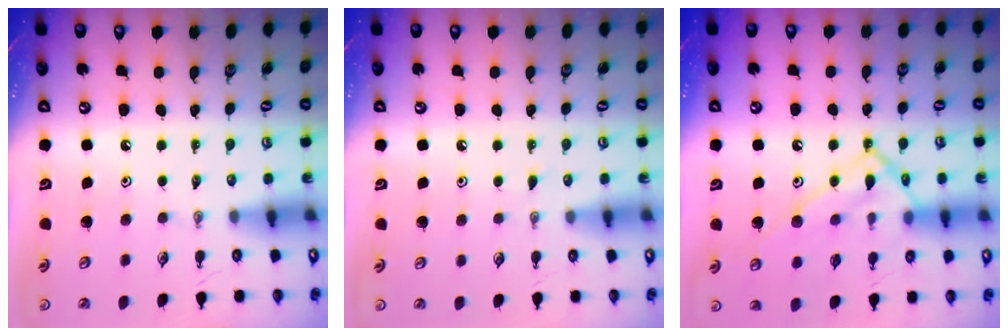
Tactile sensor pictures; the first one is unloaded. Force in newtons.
{"total": 5.3, "press": 5.3, "slide": 0.6}
{"total": 14.2, "press": 14.1, "slide": 1.0}